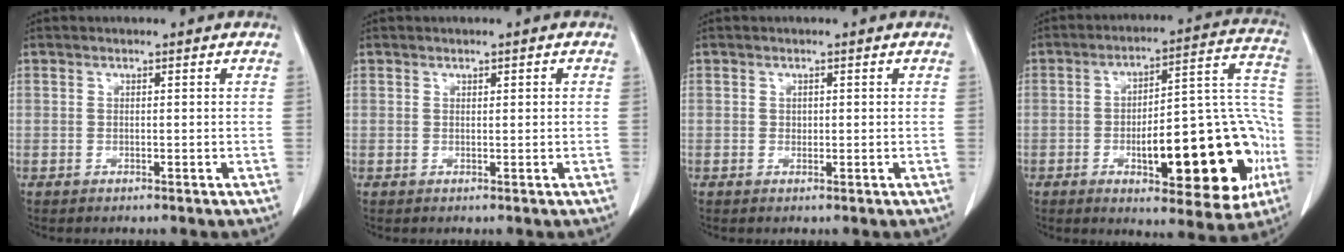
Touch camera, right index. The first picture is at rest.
{"total": 0.6, "force": [0.3, 0.2, 0.6], "torque": [-0.008, 0.002, 0.004]}
{"total": 0.7, "force": [0.1, 0.6, 0.3], "torque": [-0.002, 0.001, 0.001]}
{"total": 23.2, "force": [-6.4, 7.0, 21.2], "torque": [-0.226, 0.033, -0.073]}